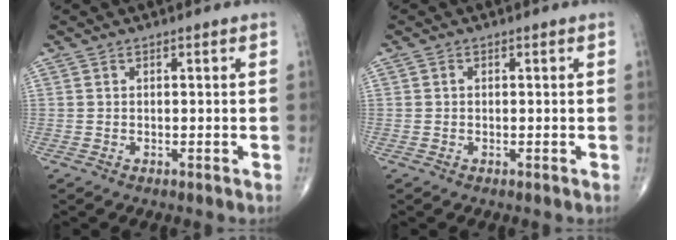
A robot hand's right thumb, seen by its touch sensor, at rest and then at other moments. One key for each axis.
{"total": 0.5, "fx": 0.0, "fy": 0.5, "fz": 0.2, "tx": -0.001, "ty": 0.001, "tz": -0.002}